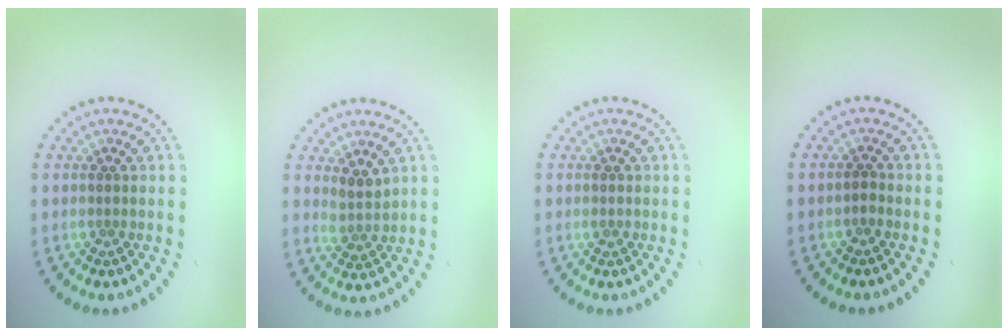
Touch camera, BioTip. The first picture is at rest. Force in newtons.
{"total": 1.8, "press": 1.5, "slide": 1.0}
{"total": 0.9, "press": 0.9, "slide": 0.1}
{"total": 0.6, "press": 0.6, "slide": 0.1}